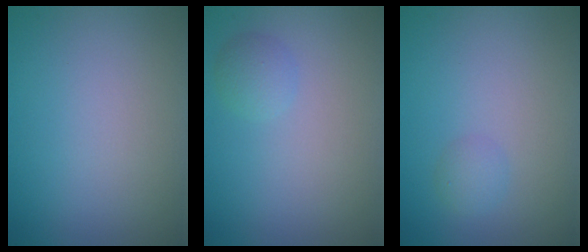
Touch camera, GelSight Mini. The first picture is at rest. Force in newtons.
{"total": 1.3, "press": 1.3, "slide": 0.0}
{"total": 1.2, "press": 1.2, "slide": 0.0}